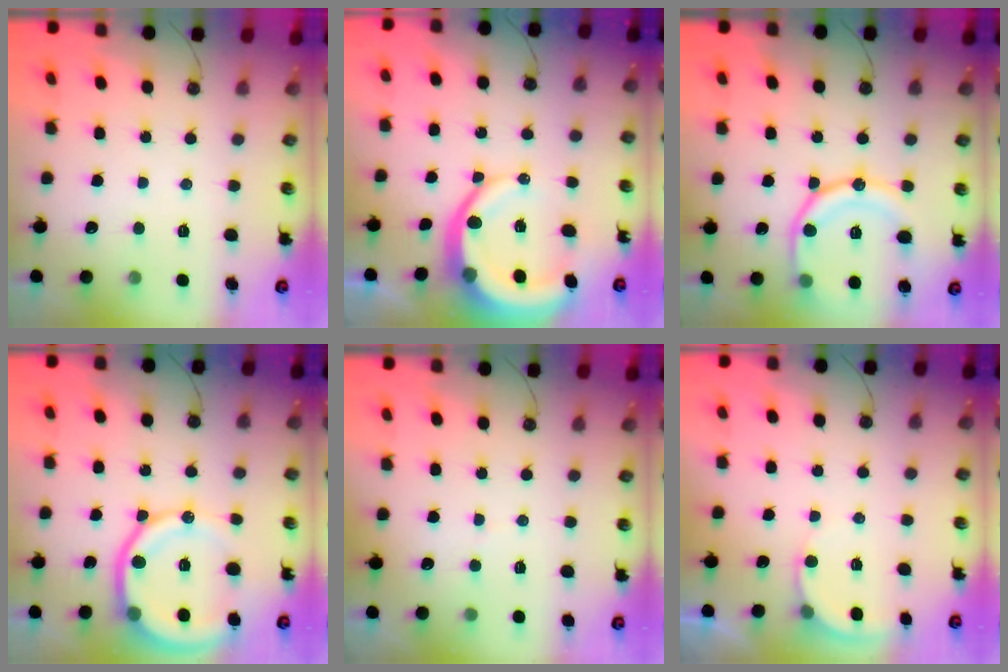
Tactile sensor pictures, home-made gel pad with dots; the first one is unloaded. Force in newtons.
{"total": 12.9, "press": 12.8, "slide": 1.6}
{"total": 17.2, "press": 17.1, "slide": 2.0}
{"total": 15.7, "press": 15.5, "slide": 1.8}
{"total": 3.6, "press": 3.5, "slide": 0.3}
{"total": 4.3, "press": 4.3, "slide": 0.3}